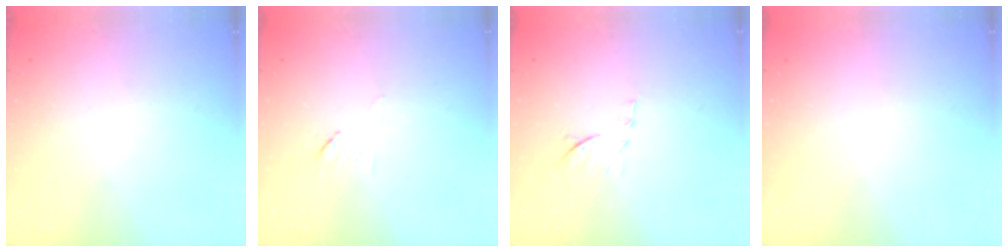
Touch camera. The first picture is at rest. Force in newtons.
{"total": 5.4, "press": 5.3, "slide": 1.0}
{"total": 8.6, "press": 8.5, "slide": 1.1}
{"total": 1.5, "press": 1.5, "slide": 0.1}